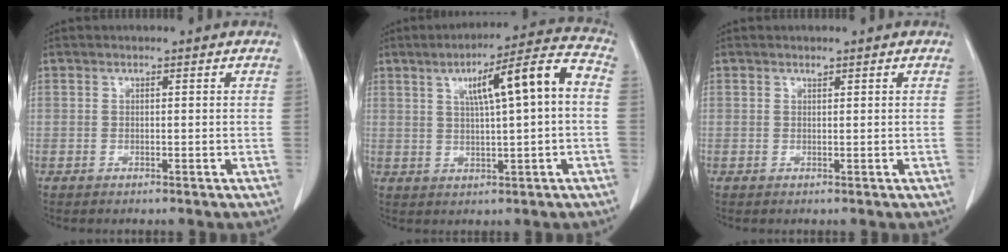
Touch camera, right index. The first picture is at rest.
{"total": 11.7, "force": [1.9, 1.2, 11.5], "torque": [-0.170, 0.030, 0.030]}
{"total": 0.5, "force": [0.4, 0.2, 0.2], "torque": [-0.003, 0.000, 0.008]}